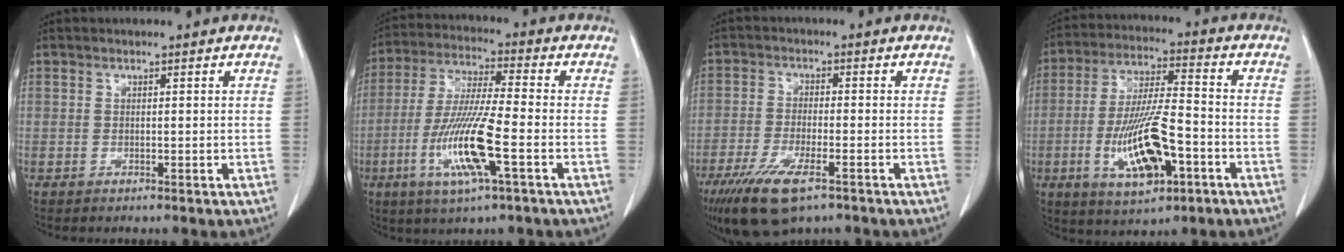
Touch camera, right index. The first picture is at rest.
{"total": 12.9, "force": [-4.2, 0.8, 12.1], "torque": [-0.248, -0.015, -0.082]}
{"total": 9.9, "force": [-6.2, 2.6, 7.3], "torque": [-0.139, -0.022, -0.106]}
{"total": 13.9, "force": [-4.6, 3.7, 12.6], "torque": [-0.247, -0.005, -0.075]}